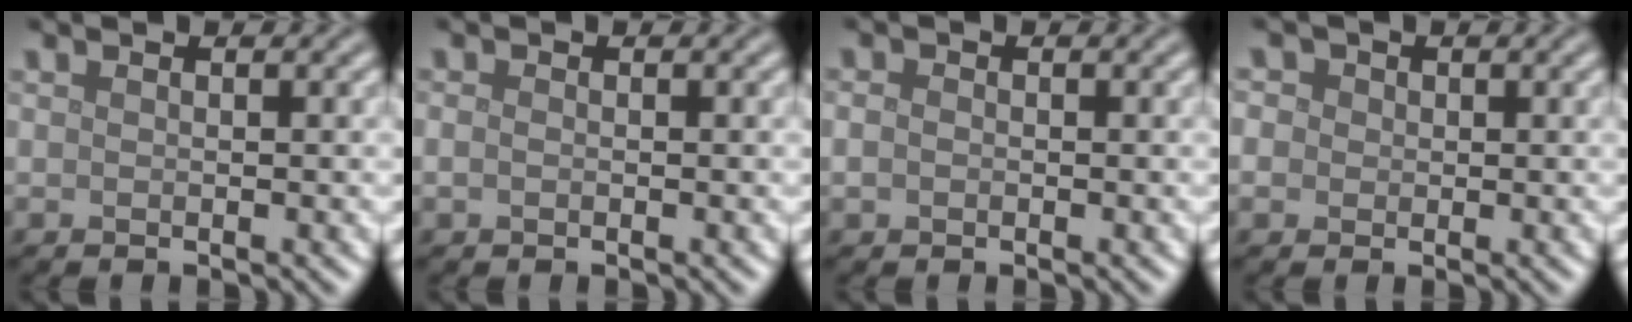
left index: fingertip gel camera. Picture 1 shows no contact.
{"total": 0.6, "force": [-0.2, 0.4, 0.4], "torque": [-0.012, 0.000, -0.004]}
{"total": 0.9, "force": [-0.1, 0.7, 0.4], "torque": [-0.009, 0.000, -0.005]}
{"total": 3.4, "force": [1.1, 2.9, 1.4], "torque": [-0.016, 0.023, -0.008]}